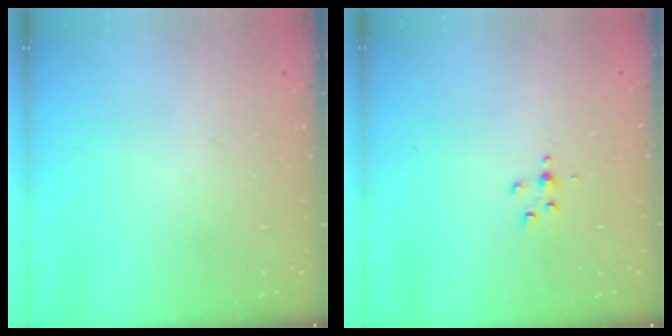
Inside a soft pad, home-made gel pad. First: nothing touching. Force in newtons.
{"total": 3.1, "press": 3.1, "slide": 0.4}